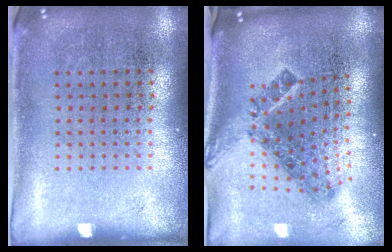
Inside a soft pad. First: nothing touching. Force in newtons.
{"total": 1.8, "press": 1.3, "slide": 1.3}